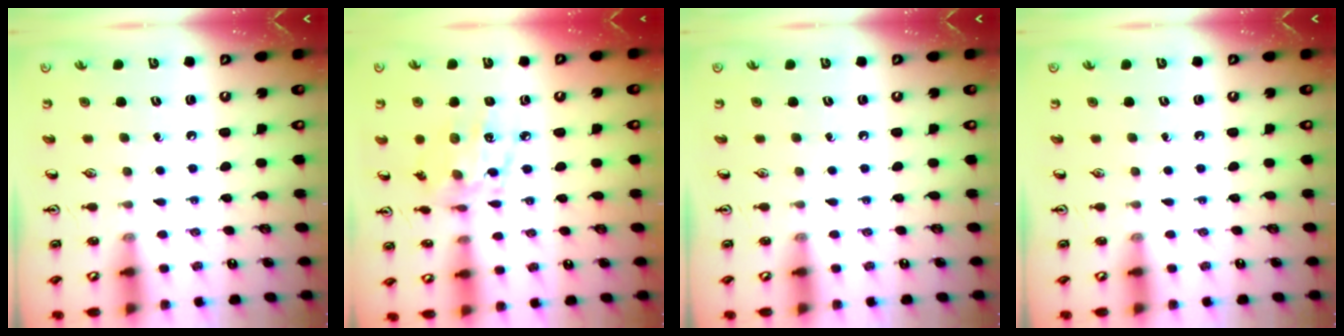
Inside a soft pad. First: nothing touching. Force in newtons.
{"total": 8.8, "press": 8.8, "slide": 0.5}
{"total": 0.0}
{"total": 0.0}